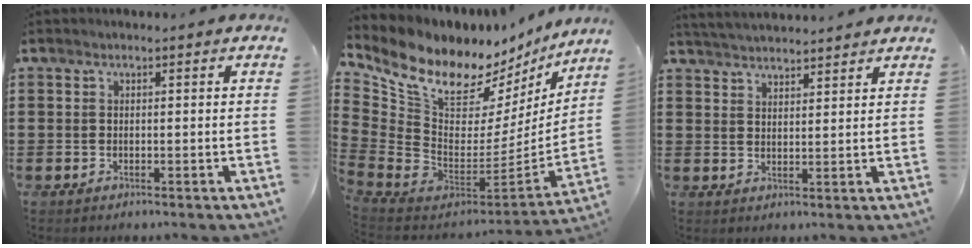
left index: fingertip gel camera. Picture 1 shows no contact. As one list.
[{"total": 10.8, "force": [7.9, 5.7, 4.7], "torque": [-0.123, -0.072, 0.141]}, {"total": 3.3, "force": [3.3, -0.1, 0.1], "torque": [-0.013, -0.010, 0.060]}]